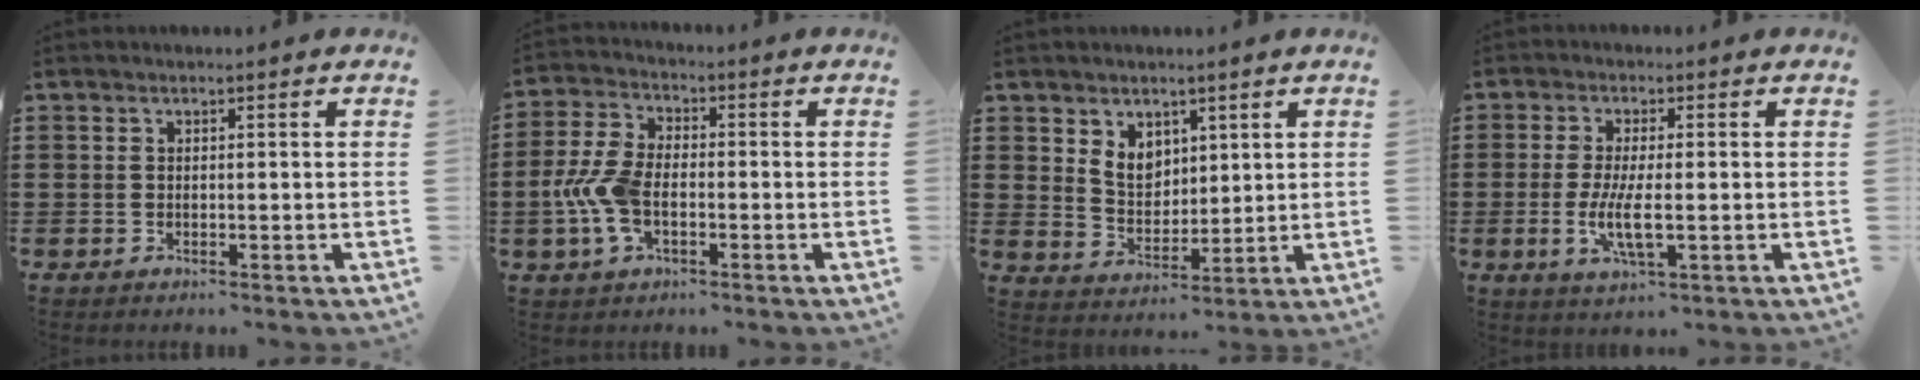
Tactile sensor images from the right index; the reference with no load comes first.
{"total": 7.5, "force": [-1.8, 4.2, 6.0], "torque": [-0.152, -0.004, -0.042]}
{"total": 5.2, "force": [2.6, 3.9, 2.3], "torque": [-0.052, 0.008, 0.046]}
{"total": 5.9, "force": [-1.1, 1.6, 5.6], "torque": [-0.117, -0.008, -0.023]}